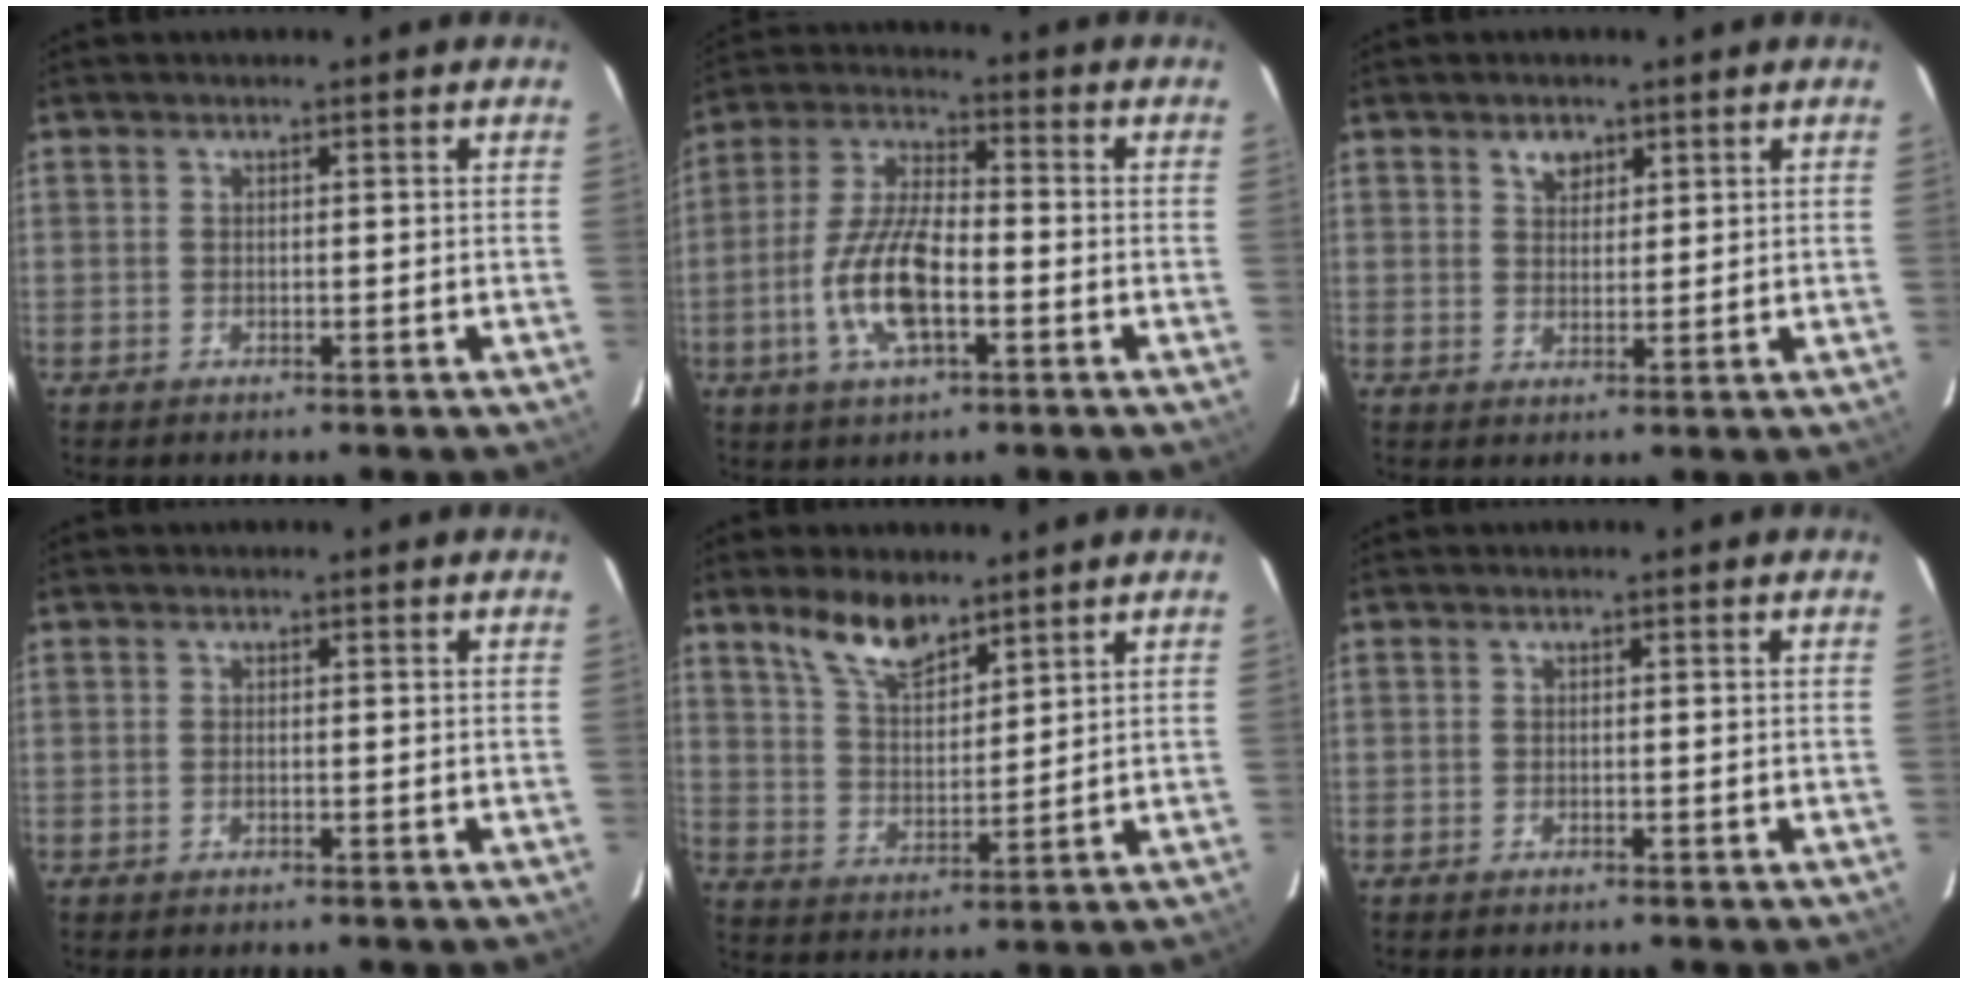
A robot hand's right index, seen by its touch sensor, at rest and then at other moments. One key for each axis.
{"total": 12.4, "fx": -4.0, "fy": 4.5, "fz": 10.8, "tx": -0.229, "ty": 0.000, "tz": -0.076}
{"total": 3.1, "fx": 1.8, "fy": 2.1, "fz": 1.3, "tx": -0.014, "ty": 0.007, "tz": 0.033}
{"total": 0.0}
{"total": 8.6, "fx": 6.5, "fy": 3.1, "fz": 4.7, "tx": -0.084, "ty": 0.006, "tz": 0.129}
{"total": 0.0}